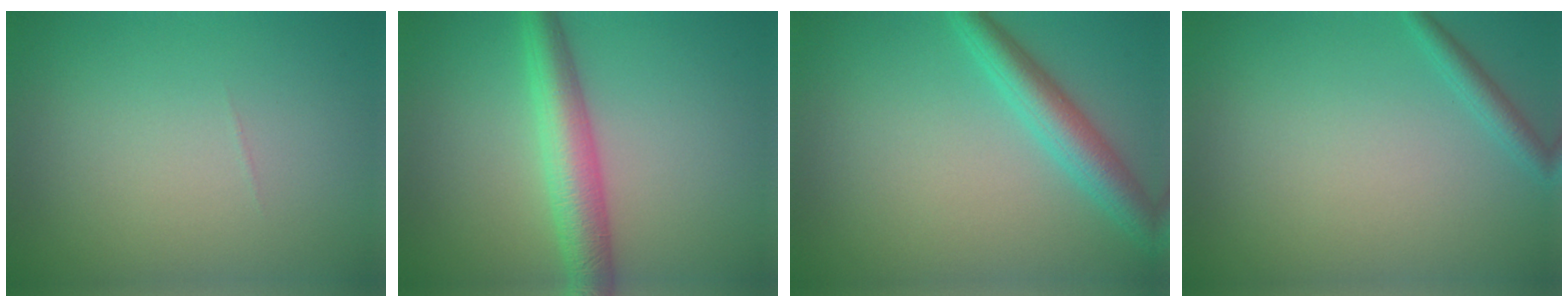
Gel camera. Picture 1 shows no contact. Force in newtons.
{"total": 4.9, "press": 4.9, "slide": 0.1}
{"total": 4.0, "press": 3.9, "slide": 0.2}
{"total": 1.4, "press": 1.4, "slide": 0.1}